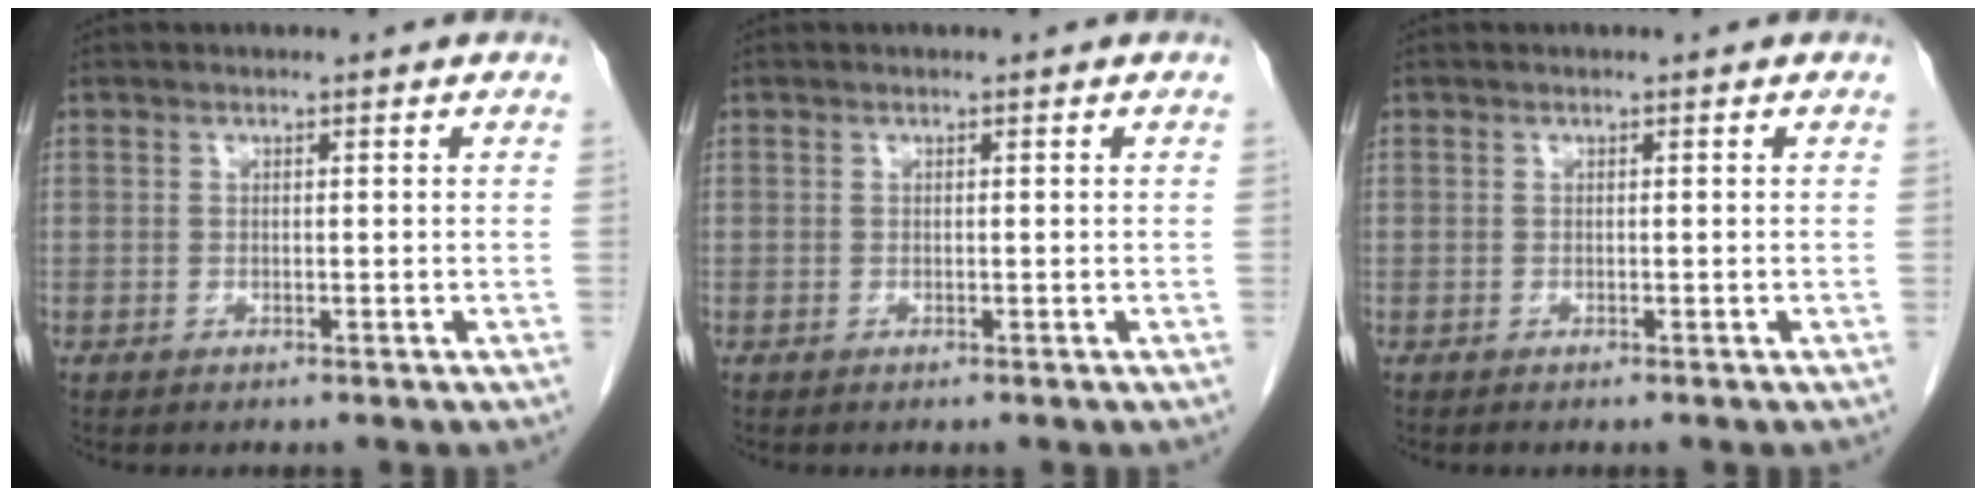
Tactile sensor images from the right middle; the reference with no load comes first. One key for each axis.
{"total": 0.0}
{"total": 0.0}